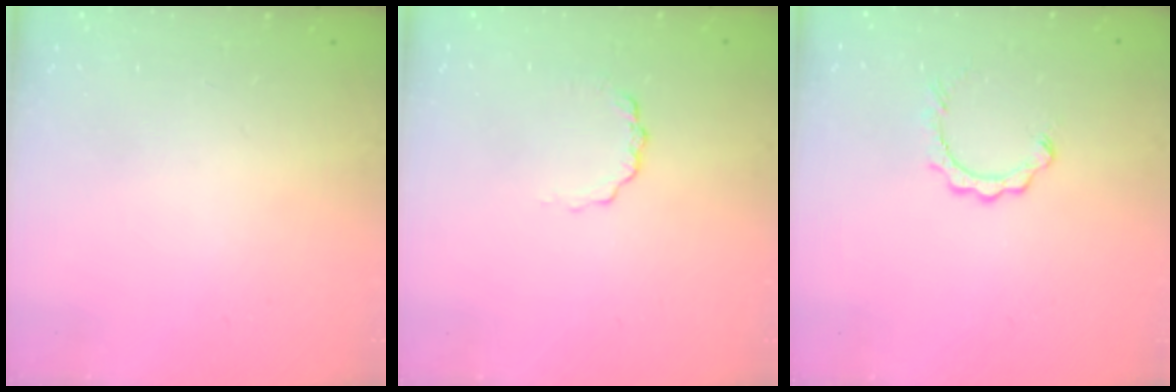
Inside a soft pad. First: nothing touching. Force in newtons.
{"total": 4.8, "press": 4.8, "slide": 0.5}
{"total": 2.8, "press": 2.8, "slide": 0.2}